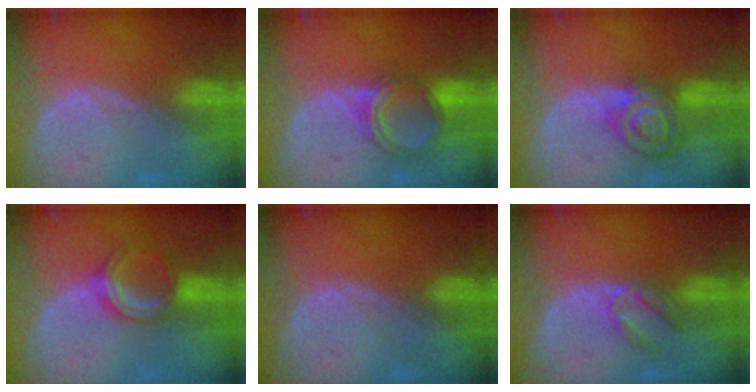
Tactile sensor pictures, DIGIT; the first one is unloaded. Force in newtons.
{"total": 5.4, "press": 5.3, "slide": 0.9}
{"total": 6.8, "press": 6.5, "slide": 2.2}
{"total": 5.2, "press": 4.9, "slide": 1.5}
{"total": 0.0}
{"total": 3.5, "press": 3.3, "slide": 1.0}